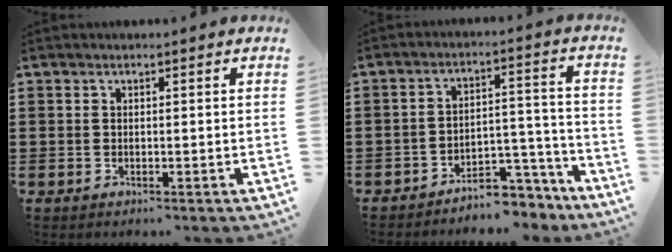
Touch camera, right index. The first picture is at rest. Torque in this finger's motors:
{"motor_torque": [0.03, 0.64, -0.02, 0.01]}